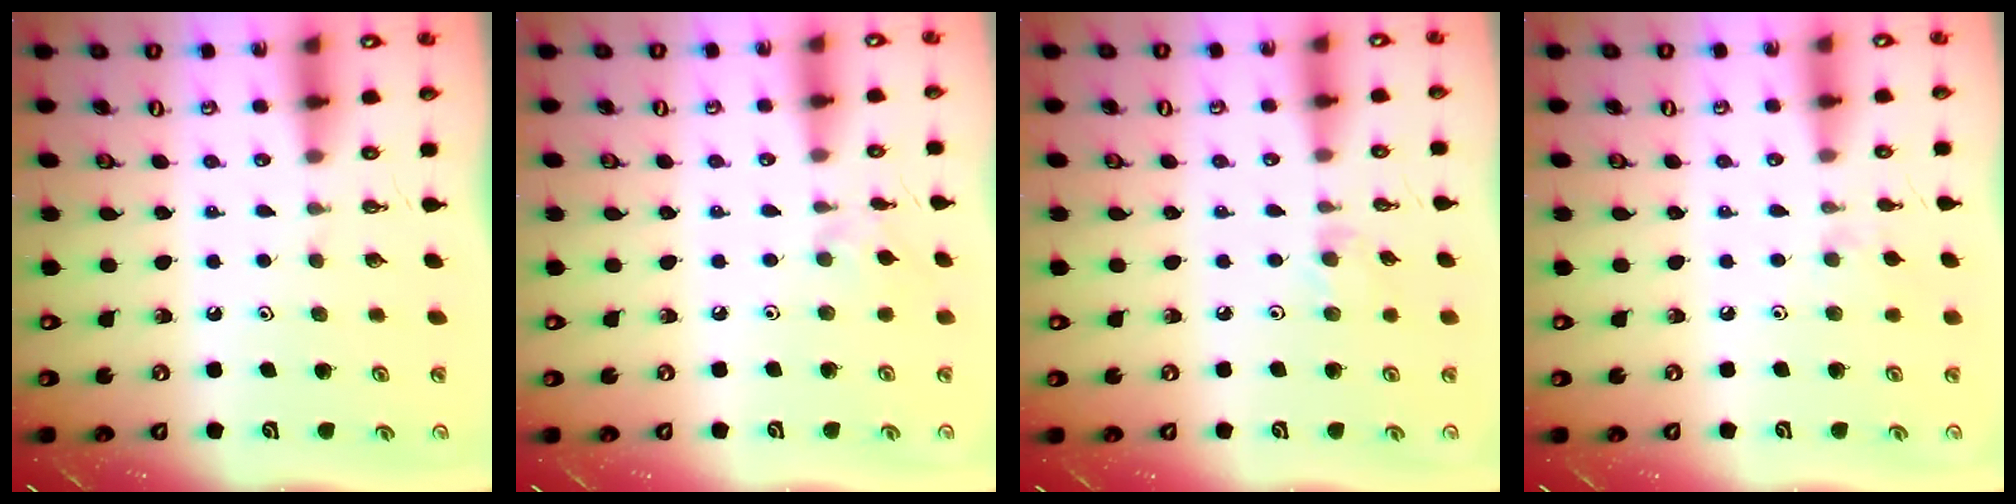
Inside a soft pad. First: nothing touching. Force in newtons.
{"total": 1.8, "press": 1.7, "slide": 0.5}
{"total": 2.6, "press": 2.6, "slide": 0.4}
{"total": 6.3, "press": 6.2, "slide": 0.7}